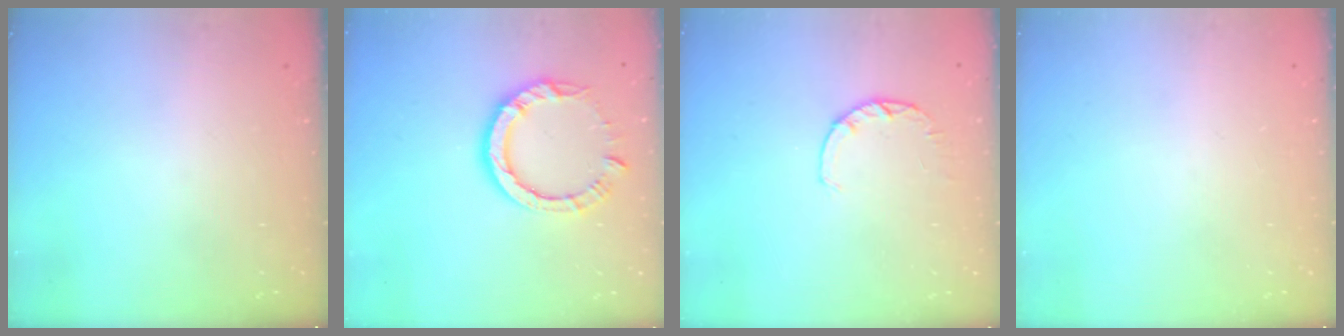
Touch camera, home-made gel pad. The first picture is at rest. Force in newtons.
{"total": 8.9, "press": 8.9, "slide": 1.0}
{"total": 2.8, "press": 2.7, "slide": 0.5}
{"total": 0.0}